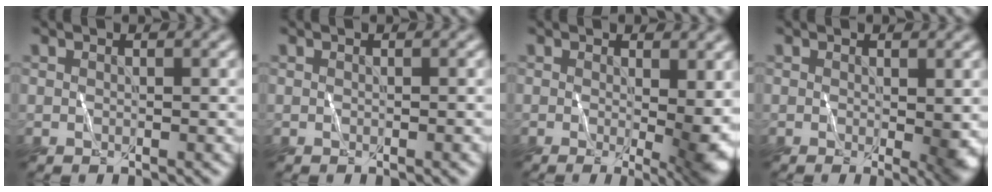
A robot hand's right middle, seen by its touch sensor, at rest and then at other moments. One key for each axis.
{"total": 0.7, "fx": -0.3, "fy": 0.2, "fz": 0.6, "tx": -0.002, "ty": 0.002, "tz": 0.001}
{"total": 6.0, "fx": 0.1, "fy": 1.9, "fz": 5.7, "tx": -0.073, "ty": -0.012, "tz": 0.015}
{"total": 2.5, "fx": -0.1, "fy": 0.6, "fz": 2.4, "tx": -0.031, "ty": -0.003, "tz": 0.008}